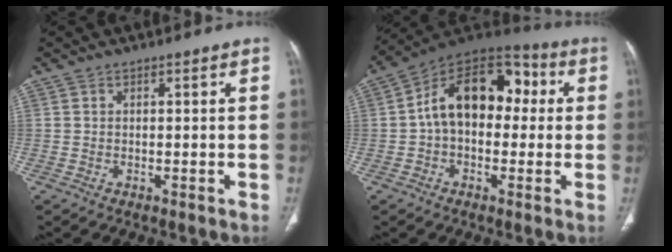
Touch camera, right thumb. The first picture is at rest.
{"total": 16.6, "force": [1.4, 10.8, 12.6], "torque": [-0.165, 0.048, 0.009]}